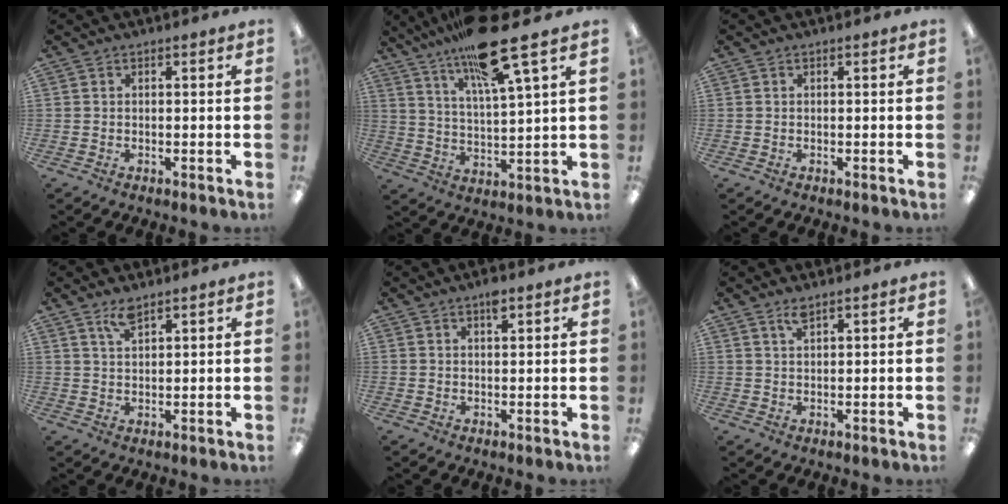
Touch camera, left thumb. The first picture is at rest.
{"total": 18.4, "force": [13.0, 3.3, 12.7], "torque": [-0.222, -0.055, 0.208]}
{"total": 0.0}
{"total": 4.0, "force": [3.1, 1.1, 2.3], "torque": [-0.054, 0.000, 0.056]}
{"total": 2.5, "force": [1.6, 0.9, 1.7], "torque": [-0.022, -0.004, 0.025]}
{"total": 2.4, "force": [2.0, 0.5, 1.3], "torque": [-0.031, 0.000, 0.036]}